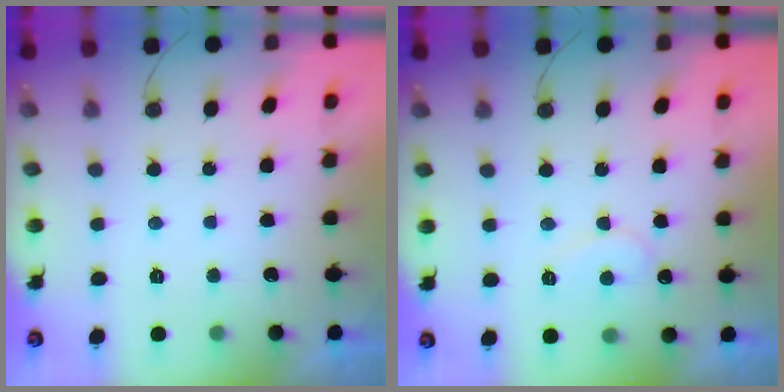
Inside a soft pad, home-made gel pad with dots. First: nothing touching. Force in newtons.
{"total": 6.7, "press": 6.7, "slide": 0.5}